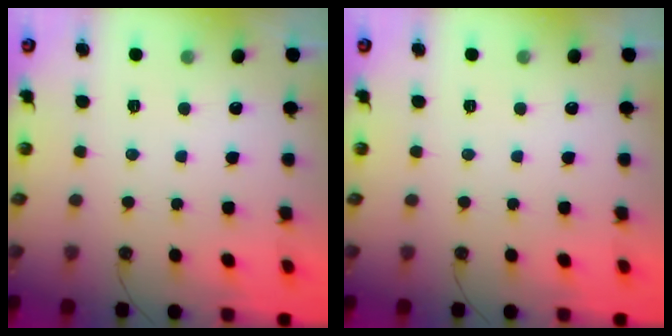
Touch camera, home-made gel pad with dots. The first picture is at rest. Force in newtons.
{"total": 0.0}